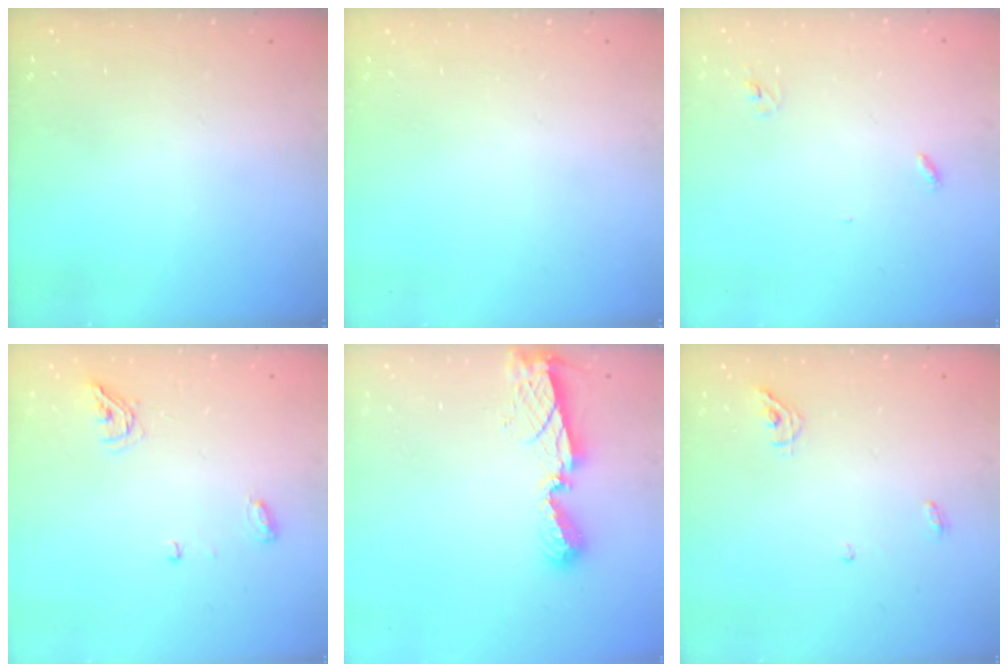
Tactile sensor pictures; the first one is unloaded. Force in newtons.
{"total": 0.0}
{"total": 2.8, "press": 2.8, "slide": 0.2}
{"total": 5.8, "press": 5.7, "slide": 0.9}
{"total": 7.9, "press": 7.9, "slide": 0.3}
{"total": 5.1, "press": 5.0, "slide": 0.8}